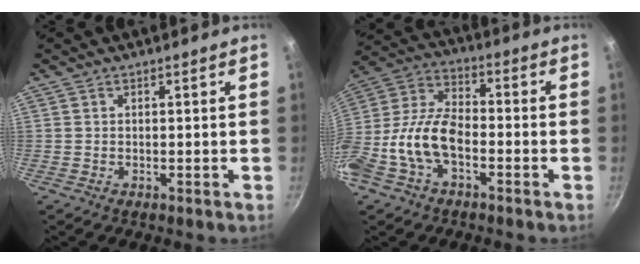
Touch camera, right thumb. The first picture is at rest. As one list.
[{"total": 13.2, "force": [-3.9, 7.6, 10.1], "torque": [-0.184, 0.048, -0.088]}]